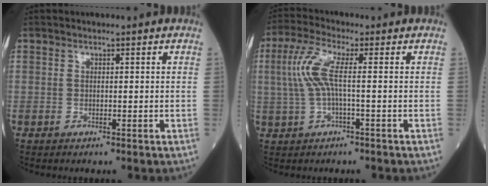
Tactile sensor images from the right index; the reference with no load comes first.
{"total": 6.2, "force": [0.5, 1.1, 6.1], "torque": [-0.144, 0.017, 0.007]}